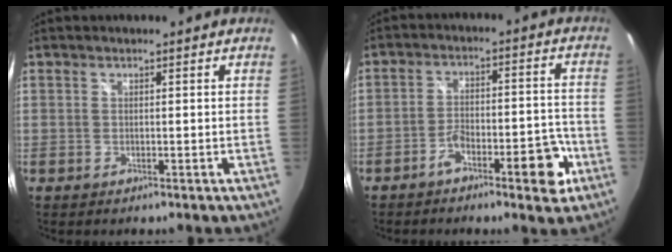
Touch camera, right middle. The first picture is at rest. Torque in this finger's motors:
{"motor_torque": [1.86, -0.28, 0.23, 0.08]}